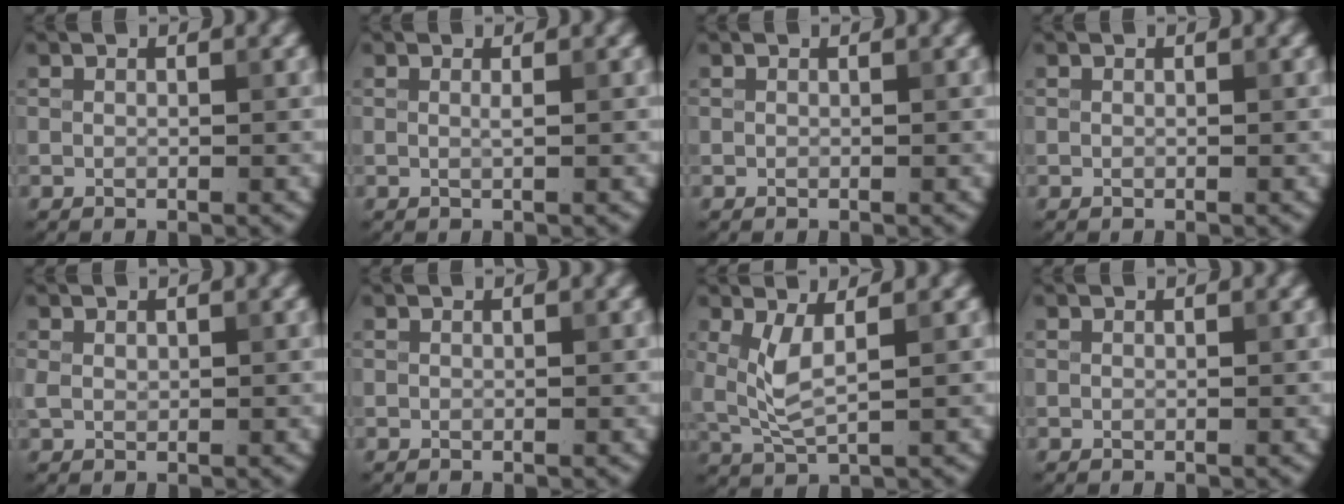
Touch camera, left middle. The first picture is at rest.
{"total": 0.6, "force": [0.1, 0.2, 0.6], "torque": [-0.007, 0.001, -0.002]}
{"total": 0.0}
{"total": 0.0}
{"total": 1.1, "force": [0.2, 0.8, 0.8], "torque": [-0.020, 0.001, 0.006]}
{"total": 0.0}
{"total": 3.2, "force": [0.8, 1.0, 2.9], "torque": [-0.071, -0.008, 0.022]}
{"total": 0.0}